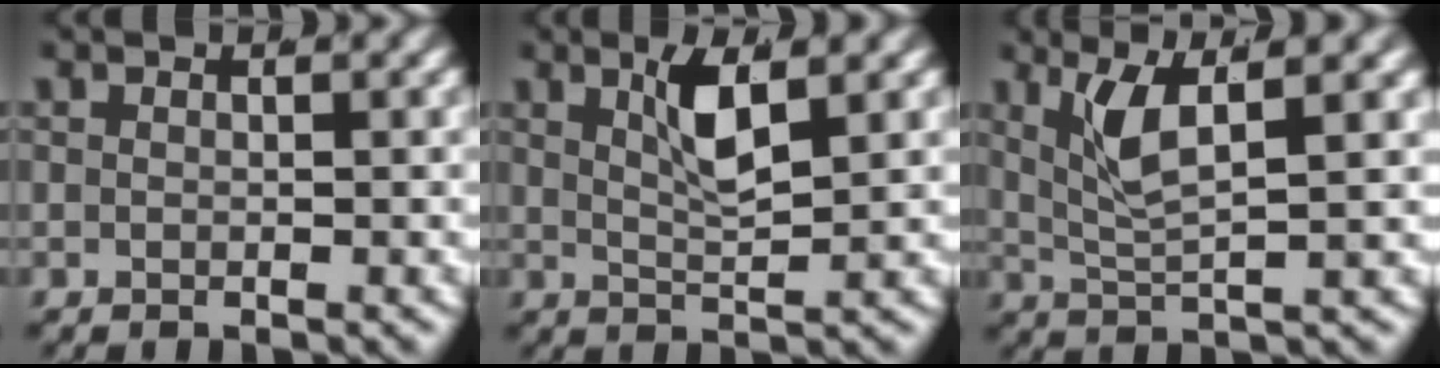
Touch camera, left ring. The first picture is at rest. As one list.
[{"total": 3.1, "force": [1.4, 0.4, 2.7], "torque": [-0.057, -0.006, 0.031]}, {"total": 3.9, "force": [1.5, 1.0, 3.5], "torque": [-0.080, 0.001, 0.032]}]